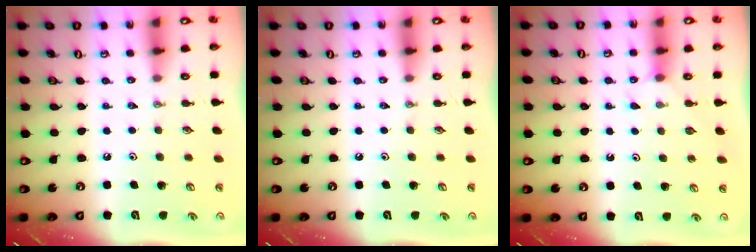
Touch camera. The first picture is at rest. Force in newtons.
{"total": 0.0}
{"total": 3.5, "press": 3.5, "slide": 0.4}